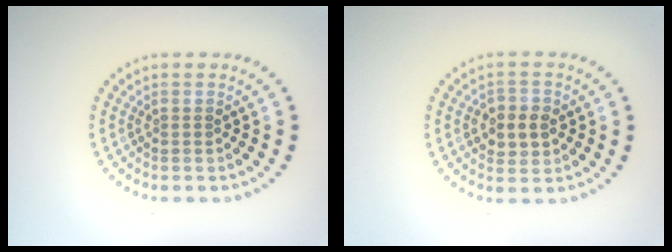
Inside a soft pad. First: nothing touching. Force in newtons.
{"total": 2.9, "press": 2.8, "slide": 0.3}